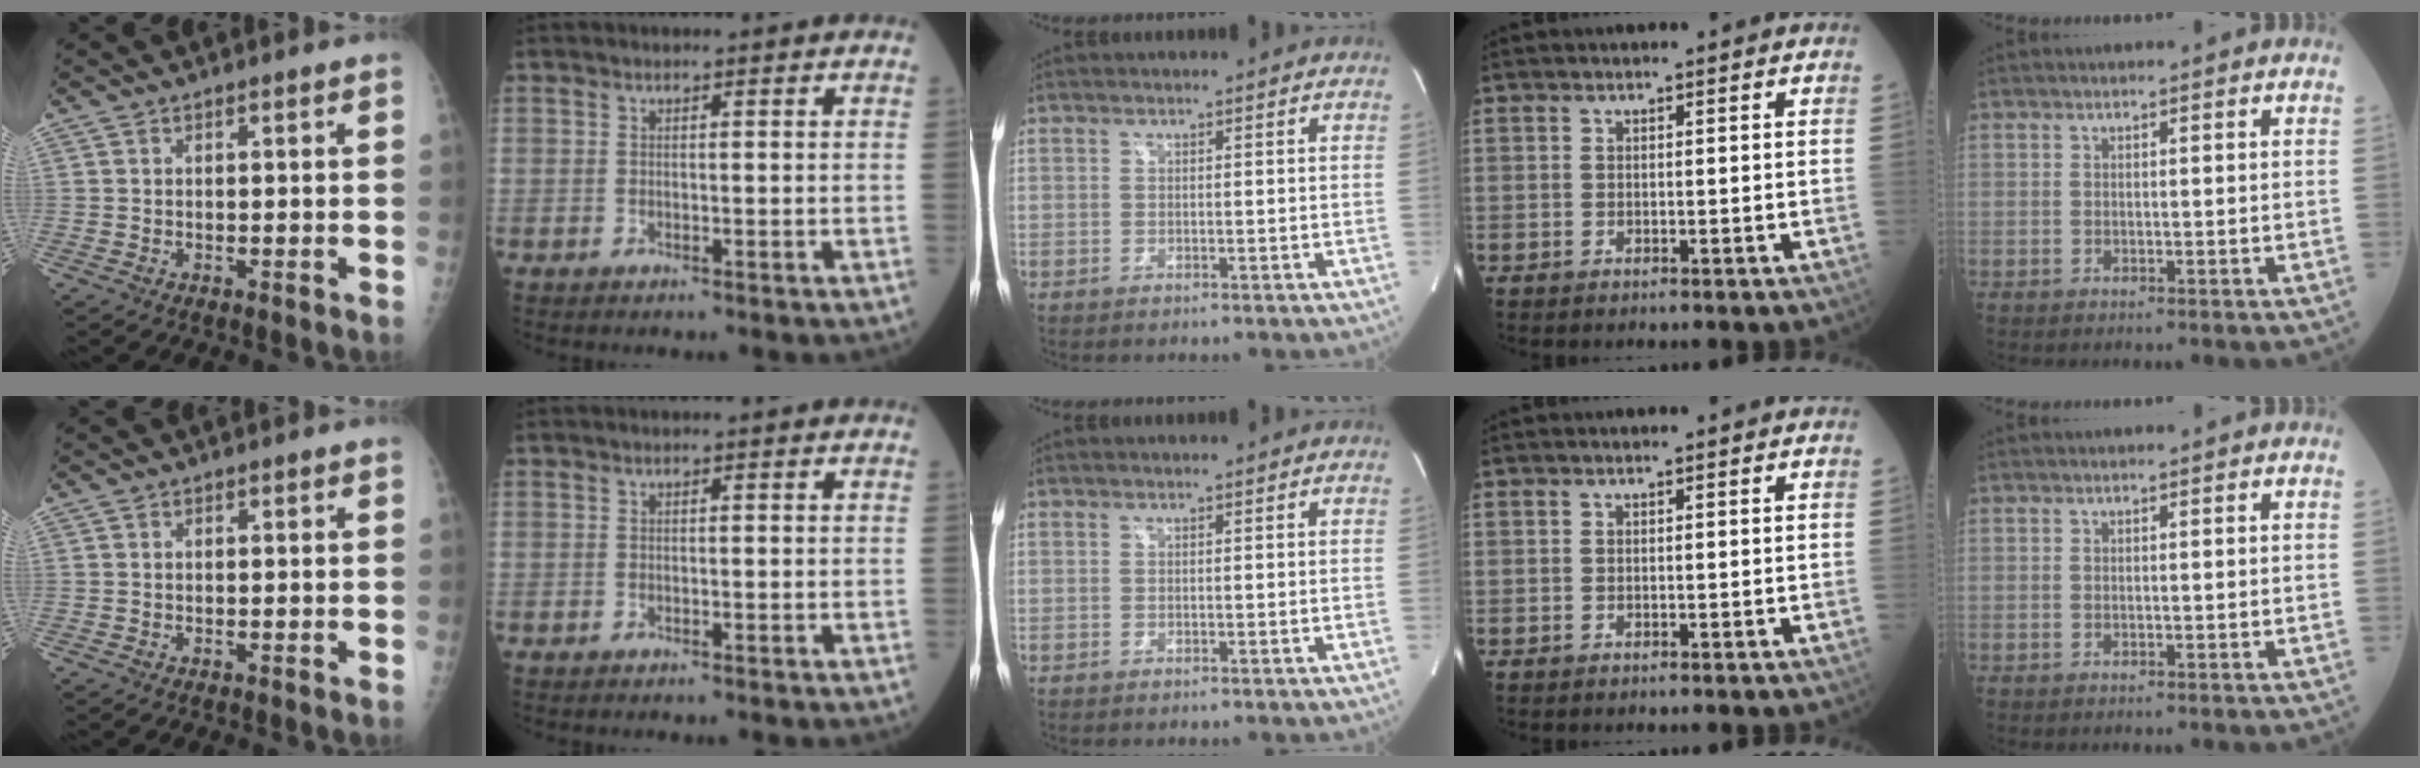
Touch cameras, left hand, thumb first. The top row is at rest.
{}